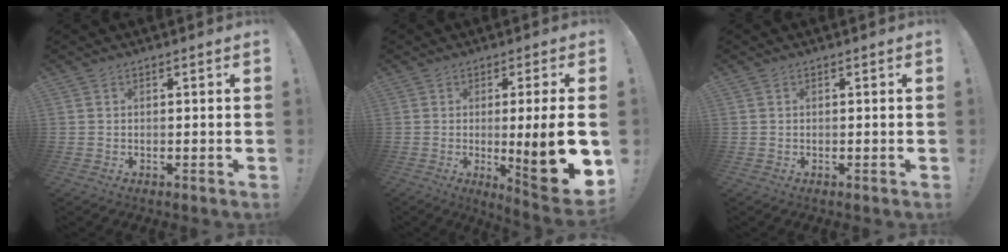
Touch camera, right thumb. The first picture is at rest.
{"total": 14.6, "force": [-2.0, 1.3, 14.4], "torque": [-0.193, -0.007, -0.023]}
{"total": 0.0}